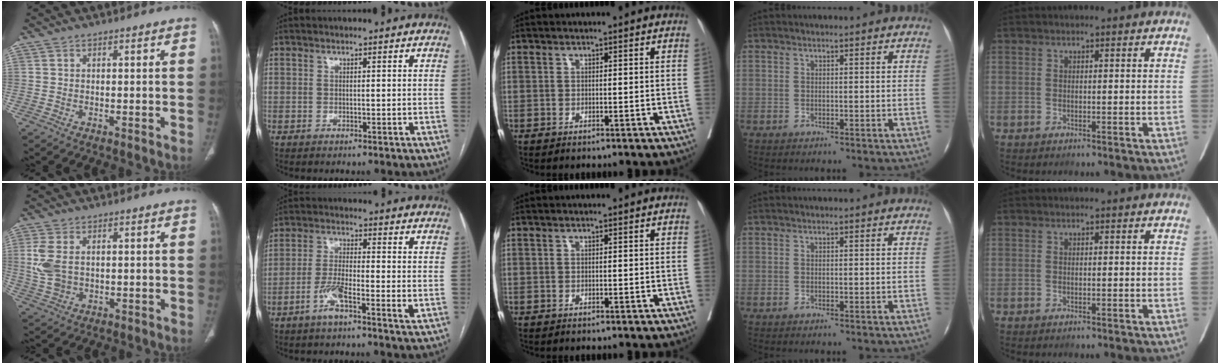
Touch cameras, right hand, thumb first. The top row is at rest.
{"thumb": {"total": 6.7, "force": [0.8, 4.4, 5.0], "torque": [-0.120, 0.000, 0.023]}, "index": {"total": 6.0, "force": [-2.6, 0.7, 5.4], "torque": [-0.107, -0.001, -0.052]}}